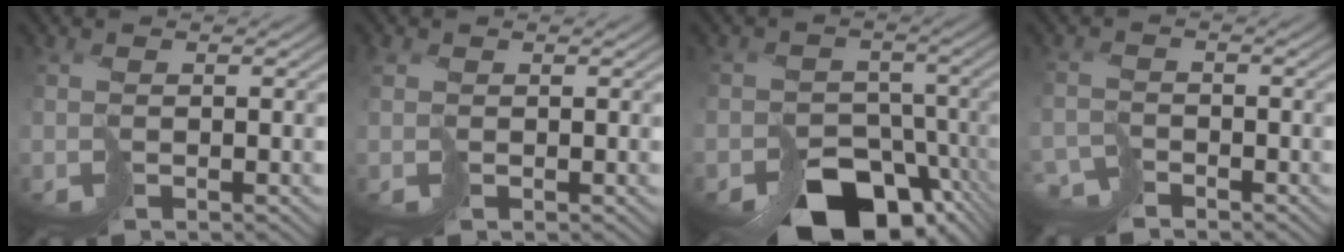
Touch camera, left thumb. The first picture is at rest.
{"total": 0.9, "force": [0.2, 0.9, 0.2], "torque": [-0.011, -0.004, 0.002]}
{"total": 12.5, "force": [-8.4, 7.7, 5.0], "torque": [-0.077, -0.039, -0.109]}
{"total": 3.4, "force": [-3.3, 0.7, -0.1], "torque": [0.015, -0.006, -0.069]}